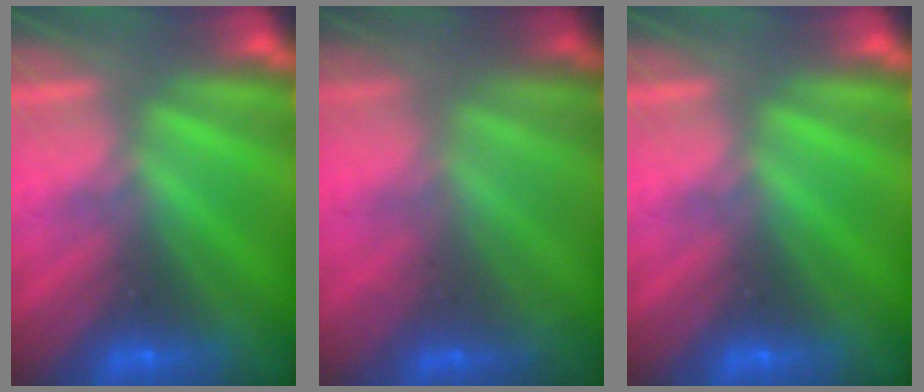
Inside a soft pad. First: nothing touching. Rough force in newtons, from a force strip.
{"total": 1.5}
{"total": 0.0}